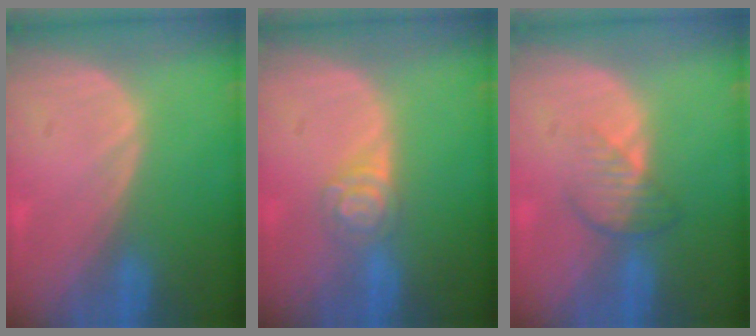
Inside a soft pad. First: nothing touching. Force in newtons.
{"total": 4.3, "press": 3.9, "slide": 1.7}
{"total": 3.8, "press": 3.4, "slide": 1.6}